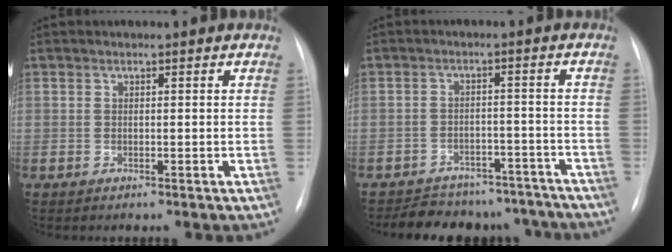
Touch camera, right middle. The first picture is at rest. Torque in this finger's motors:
{"motor_torque": [0.20, -0.24, 0.07, 0.04]}